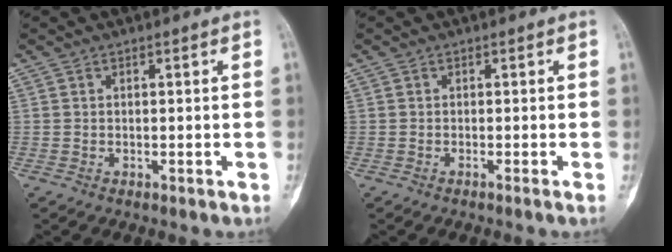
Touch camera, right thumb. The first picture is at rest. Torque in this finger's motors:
{"motor_torque": [0.06, -0.36, 0.19, 0.03, -0.16]}